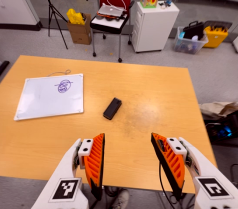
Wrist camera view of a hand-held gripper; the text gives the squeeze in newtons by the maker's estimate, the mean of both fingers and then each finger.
{"total": 0.0}